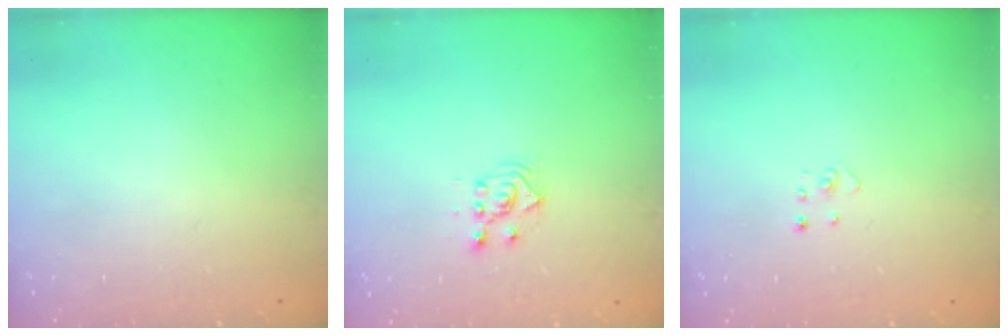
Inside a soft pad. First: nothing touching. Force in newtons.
{"total": 4.6, "press": 4.5, "slide": 0.6}
{"total": 2.2, "press": 2.2, "slide": 0.2}